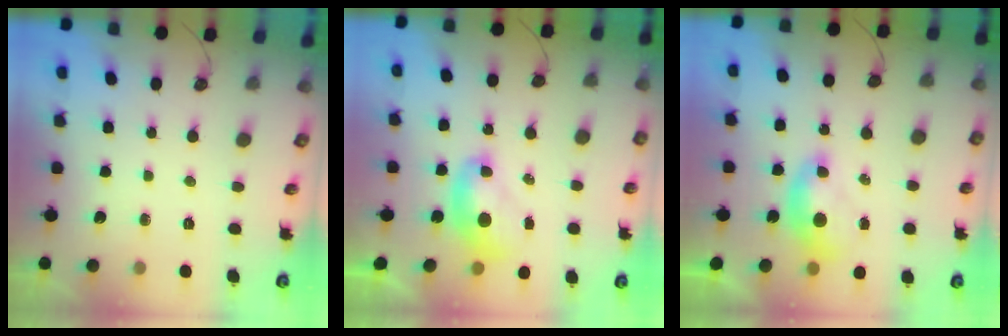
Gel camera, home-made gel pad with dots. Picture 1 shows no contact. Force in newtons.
{"total": 2.0, "press": 2.0, "slide": 0.2}
{"total": 1.3, "press": 1.2, "slide": 0.5}